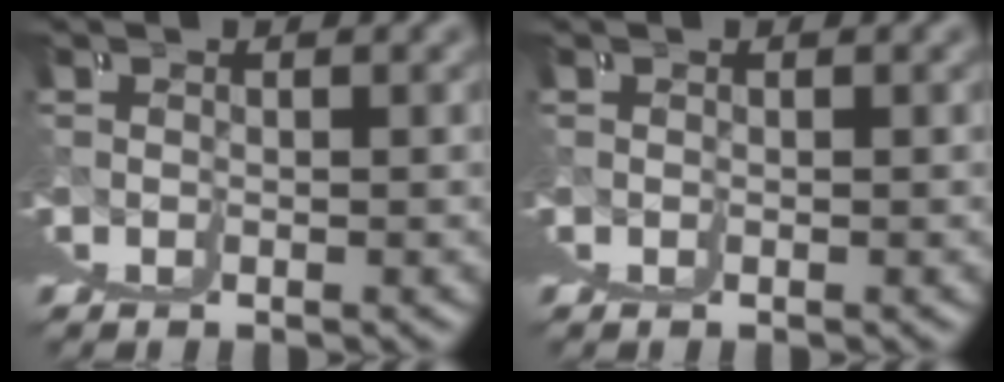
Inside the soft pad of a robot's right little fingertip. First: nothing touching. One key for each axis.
{"total": 0.0}